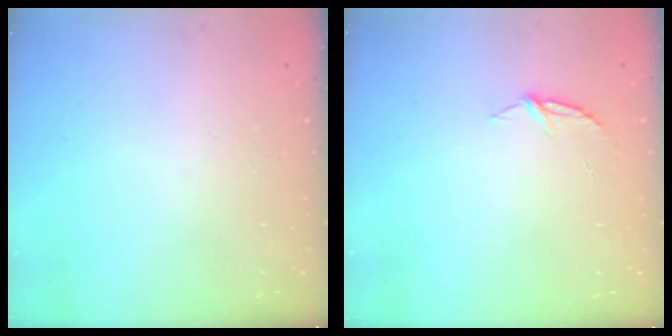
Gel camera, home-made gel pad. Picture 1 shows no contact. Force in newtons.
{"total": 5.1, "press": 5.1, "slide": 0.5}